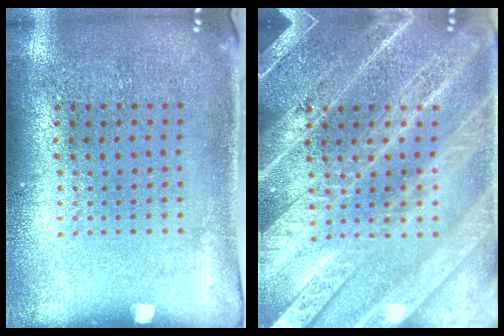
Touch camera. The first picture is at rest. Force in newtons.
{"total": 4.6, "press": 4.6, "slide": 0.5}